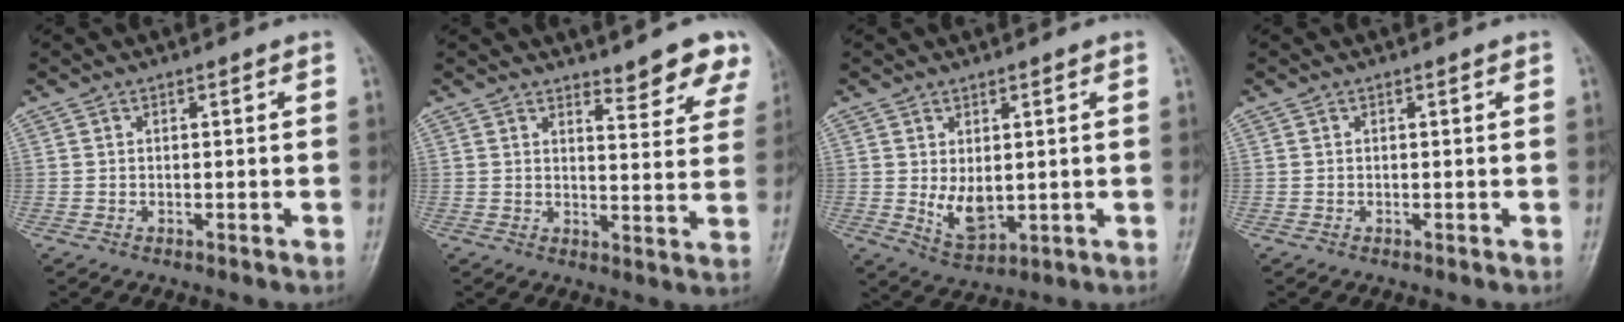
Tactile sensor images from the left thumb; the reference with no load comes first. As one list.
[{"total": 7.5, "force": [6.2, 2.1, 3.7], "torque": [-0.019, -0.044, 0.066]}, {"total": 6.3, "force": [0.2, 3.7, 5.2], "torque": [-0.080, -0.011, 0.019]}, {"total": 0.0}]